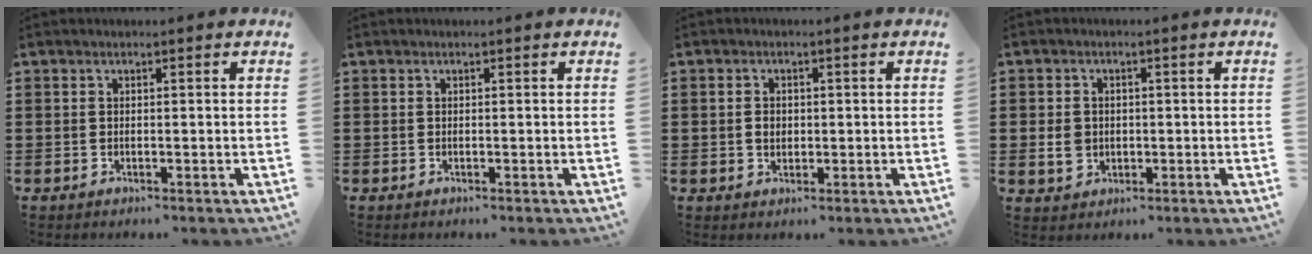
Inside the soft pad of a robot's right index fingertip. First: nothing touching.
{"total": 0.0}
{"total": 1.9, "force": [-0.1, 1.3, 1.3], "torque": [-0.029, 0.004, -0.003]}
{"total": 3.6, "force": [-0.3, 3.1, 1.8], "torque": [-0.040, 0.008, -0.007]}